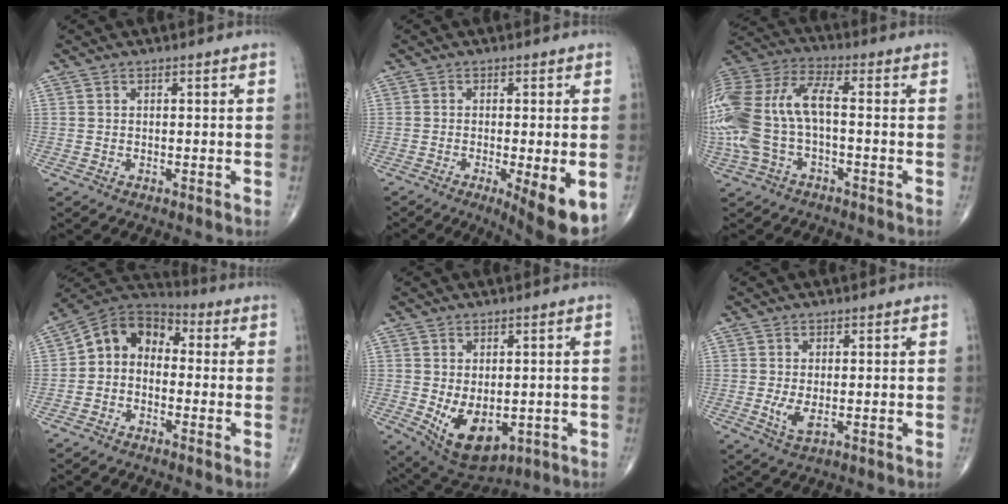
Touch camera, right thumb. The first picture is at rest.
{"total": 10.0, "force": [-3.8, 2.2, 9.0], "torque": [-0.124, -0.022, -0.053]}
{"total": 19.4, "force": [-2.1, 9.5, 16.8], "torque": [-0.405, 0.036, -0.039]}
{"total": 9.3, "force": [-0.6, 7.2, 5.8], "torque": [-0.075, 0.045, -0.032]}
{"total": 10.0, "force": [-1.7, 5.9, 7.9], "torque": [-0.117, -0.011, -0.002]}
{"total": 3.1, "force": [-0.2, 1.2, 2.9], "torque": [-0.061, -0.010, 0.000]}